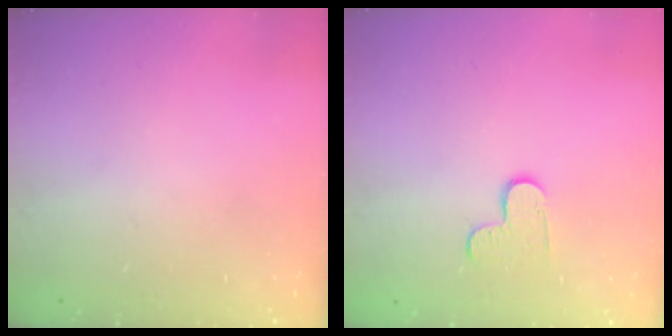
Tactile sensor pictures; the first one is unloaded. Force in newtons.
{"total": 6.1, "press": 6.1, "slide": 0.6}